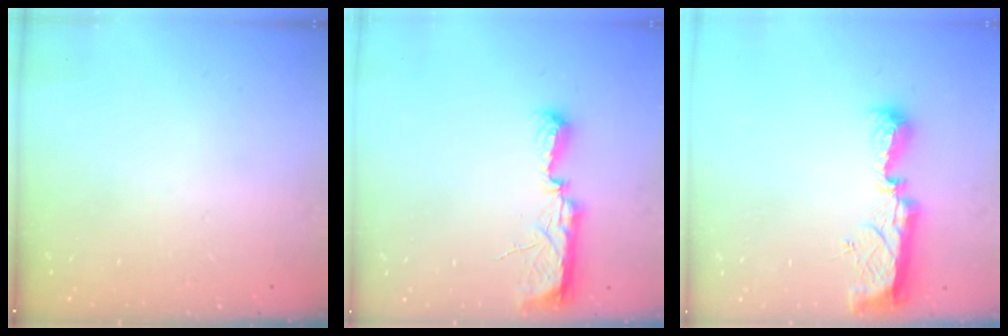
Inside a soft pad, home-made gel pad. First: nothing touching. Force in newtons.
{"total": 7.9, "press": 7.8, "slide": 0.8}
{"total": 9.4, "press": 9.4, "slide": 0.4}